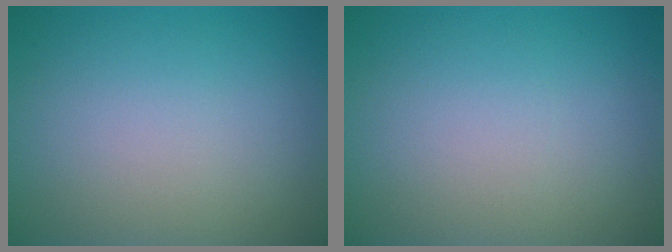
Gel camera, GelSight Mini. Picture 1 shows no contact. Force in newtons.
{"total": 0.0}